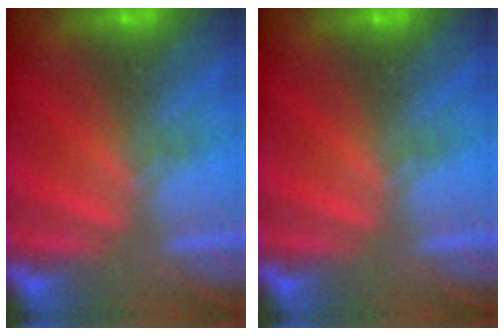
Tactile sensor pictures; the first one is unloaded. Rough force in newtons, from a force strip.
{"total": 0.0}